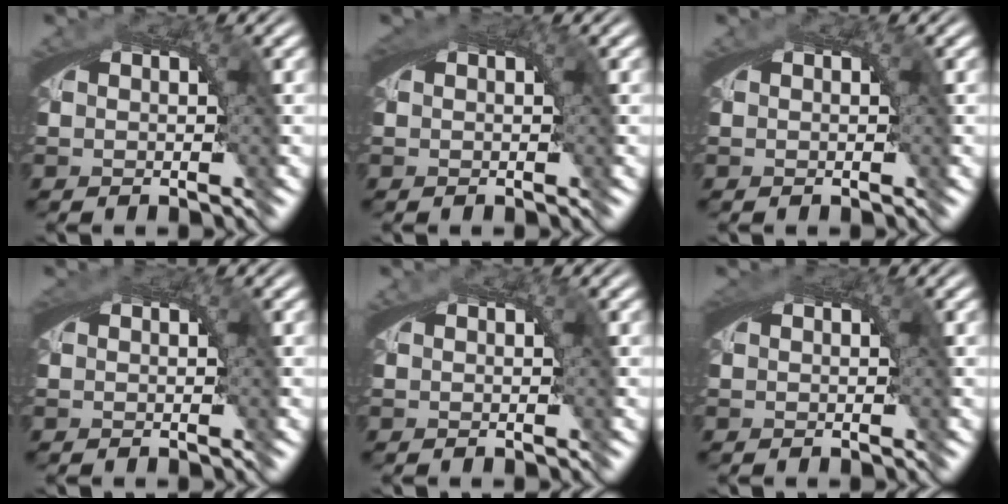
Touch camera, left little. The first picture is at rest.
{"total": 1.0, "force": [0.4, 0.2, 0.8], "torque": [-0.013, 0.003, 0.008]}
{"total": 0.0}
{"total": 0.7, "force": [0.3, 0.2, 0.6], "torque": [-0.010, 0.002, 0.005]}
{"total": 0.5, "force": [-0.2, -0.2, -0.4], "torque": [0.006, -0.002, -0.003]}
{"total": 1.0, "force": [0.3, 0.3, 0.9], "torque": [-0.015, 0.002, 0.006]}